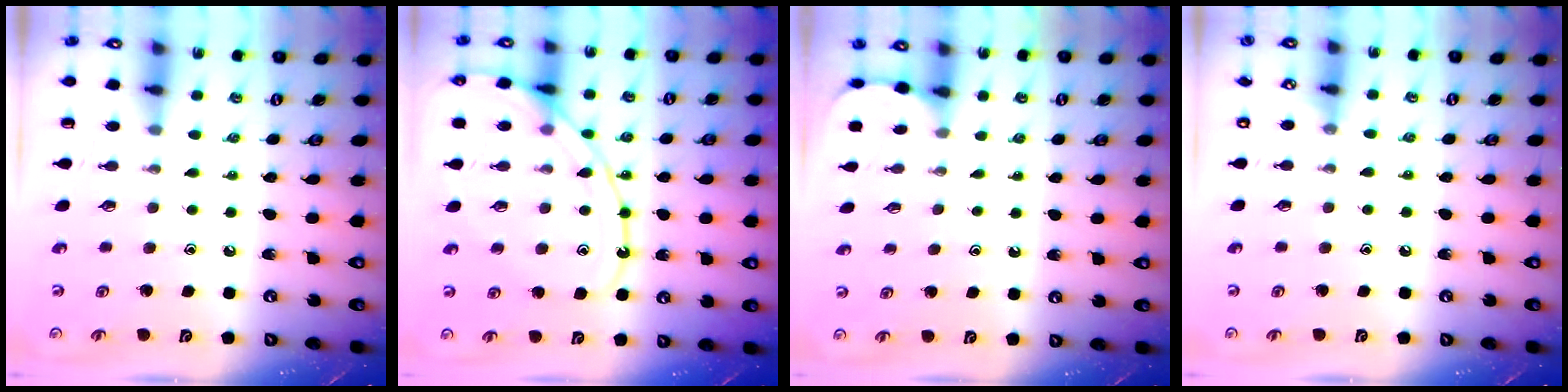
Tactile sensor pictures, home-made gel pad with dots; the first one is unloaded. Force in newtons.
{"total": 12.9, "press": 12.9, "slide": 1.3}
{"total": 1.4, "press": 1.4, "slide": 0.0}
{"total": 3.0, "press": 2.9, "slide": 0.4}